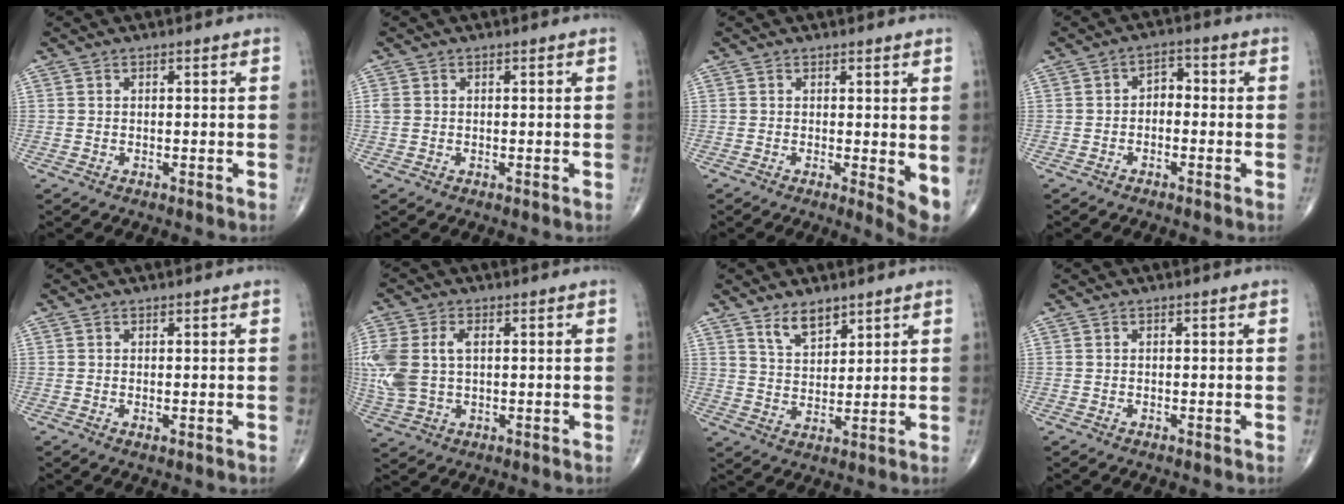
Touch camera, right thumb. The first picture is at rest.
{"total": 1.4, "force": [0.1, 1.1, 0.8], "torque": [-0.027, 0.004, 0.004]}
{"total": 4.5, "force": [0.5, 1.4, 4.2], "torque": [-0.057, -0.013, 0.007]}
{"total": 3.0, "force": [-0.8, 2.0, 2.0], "torque": [-0.020, 0.017, -0.026]}
{"total": 0.6, "force": [0.0, 0.3, 0.6], "torque": [-0.013, -0.004, 0.001]}
{"total": 11.6, "force": [1.3, 7.4, 8.8], "torque": [-0.225, 0.011, 0.032]}
{"total": 5.8, "force": [4.2, 2.8, 2.9], "torque": [-0.035, -0.034, 0.082]}
{"total": 0.0}